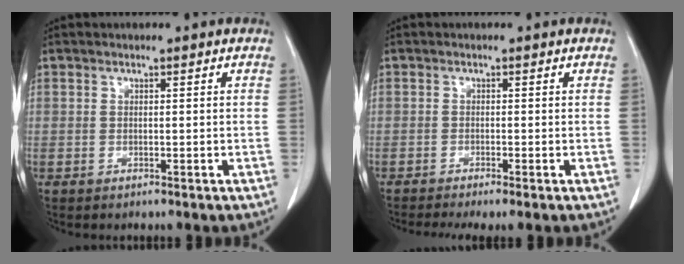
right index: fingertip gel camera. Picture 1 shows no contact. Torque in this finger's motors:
{"motor_torque": [0.48, -0.41, 0.11, 0.04]}